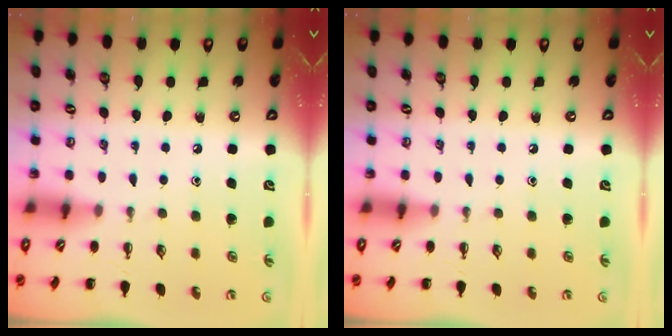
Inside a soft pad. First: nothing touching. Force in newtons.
{"total": 0.0}